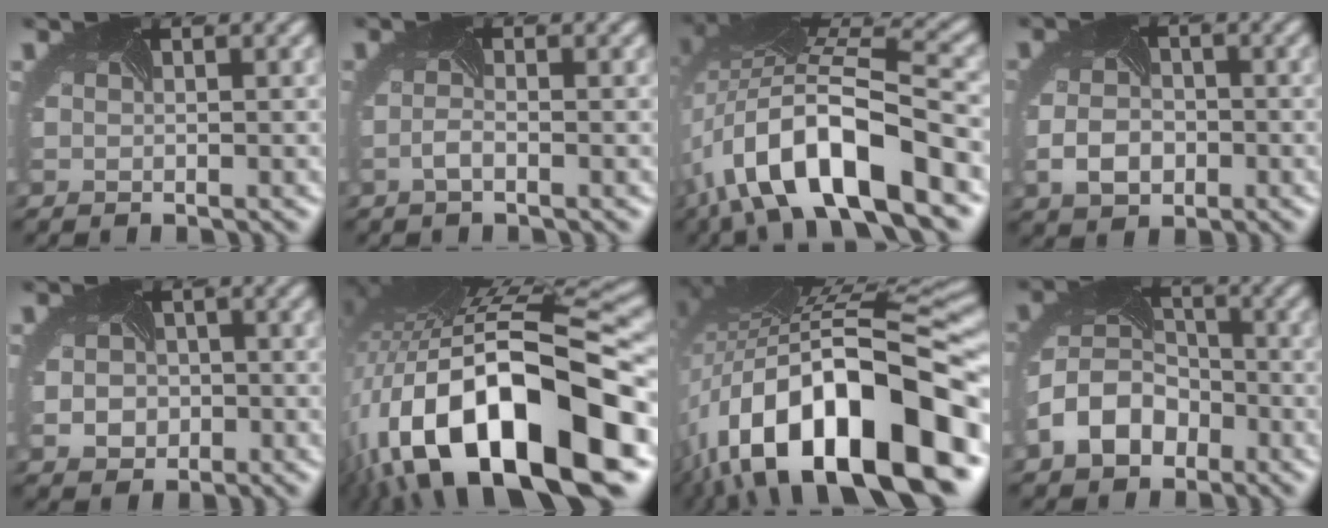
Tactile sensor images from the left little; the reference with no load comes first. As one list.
[{"total": 0.6, "force": [-0.5, 0.0, 0.3], "torque": [-0.017, 0.002, -0.018]}, {"total": 13.0, "force": [-5.3, 4.7, 10.8], "torque": [-0.209, 0.015, -0.095]}, {"total": 2.9, "force": [-1.0, 2.4, 1.4], "torque": [-0.037, -0.003, -0.025]}, {"total": 3.3, "force": [-0.5, 2.9, 1.5], "torque": [-0.020, -0.002, -0.006]}, {"total": 17.9, "force": [-5.5, 7.9, 15.1], "torque": [-0.253, -0.010, -0.090]}, {"total": 18.3, "force": [-5.2, 8.9, 15.2], "torque": [-0.251, -0.014, -0.076]}, {"total": 5.6, "force": [-2.6, 4.3, 2.5], "torque": [-0.059, 0.006, -0.063]}]